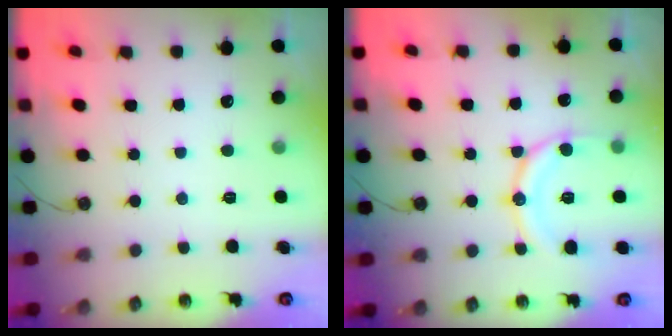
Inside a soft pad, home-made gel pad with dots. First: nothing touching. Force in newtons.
{"total": 12.1, "press": 12.0, "slide": 1.4}